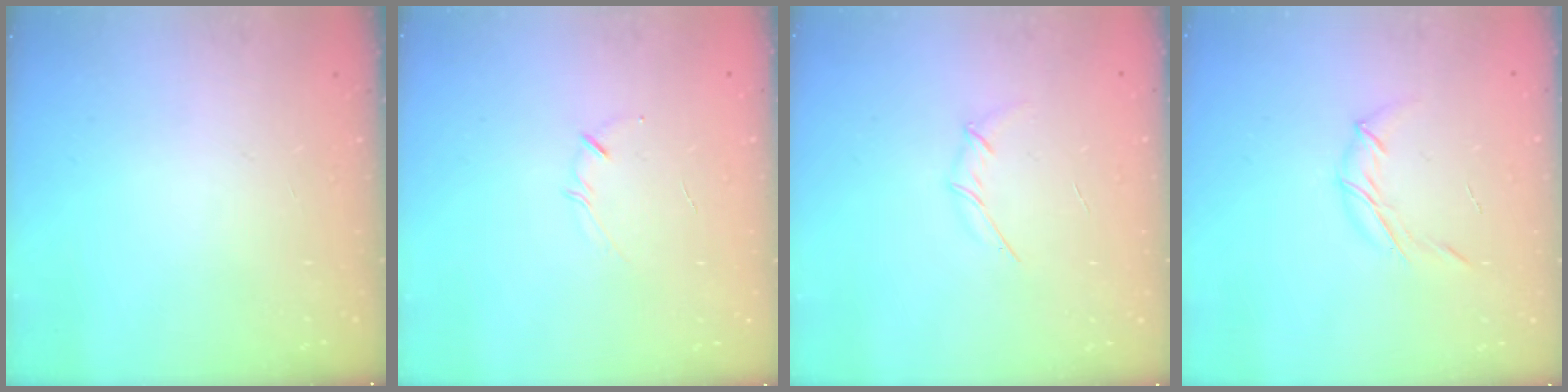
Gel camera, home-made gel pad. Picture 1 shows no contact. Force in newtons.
{"total": 2.1, "press": 2.1, "slide": 0.4}
{"total": 3.2, "press": 3.0, "slide": 0.8}
{"total": 6.8, "press": 6.8, "slide": 0.9}